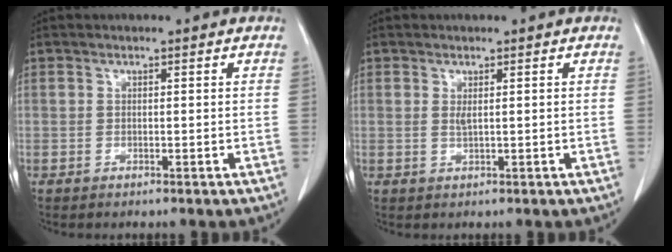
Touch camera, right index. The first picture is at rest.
{"total": 1.0, "force": [0.4, 0.1, 1.0], "torque": [-0.027, -0.004, 0.009]}